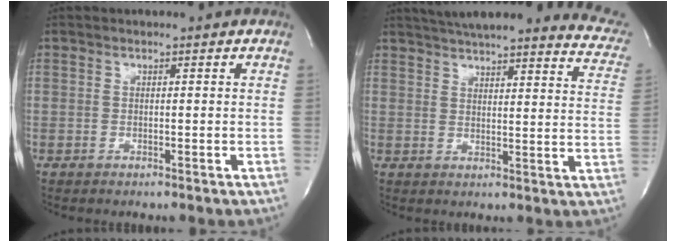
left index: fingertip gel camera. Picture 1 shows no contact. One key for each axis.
{"total": 22.5, "fx": 20.7, "fy": 3.1, "fz": 8.4, "tx": -0.109, "ty": -0.059, "tz": 0.233}